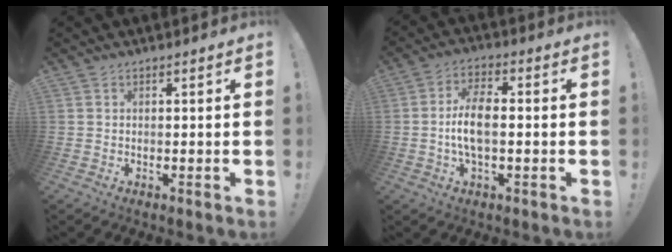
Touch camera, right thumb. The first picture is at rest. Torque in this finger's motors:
{"motor_torque": [0.03, 0.33, 0.13, 0.01, 0.09]}